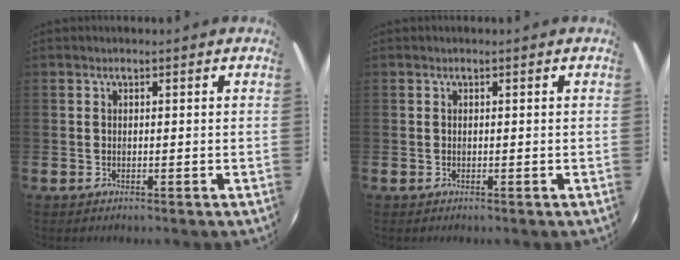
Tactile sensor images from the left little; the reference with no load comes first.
{"total": 0.0}